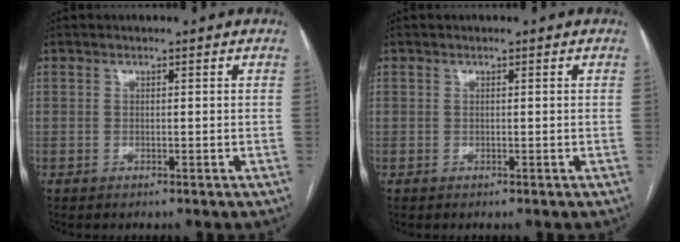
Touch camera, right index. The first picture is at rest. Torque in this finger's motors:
{"motor_torque": [0.06, 0.05, 0.01, 0.01]}